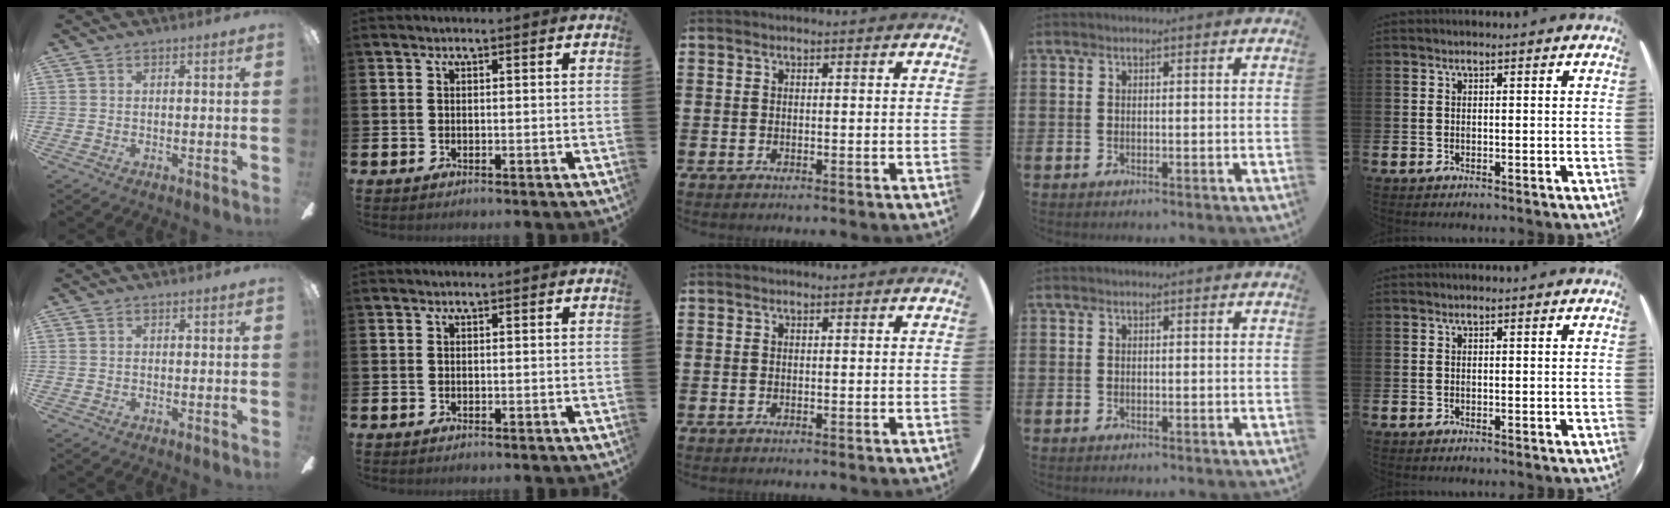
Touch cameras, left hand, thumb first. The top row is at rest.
{"thumb": {"total": 0.5, "force": [0.0, 0.5, 0.2], "torque": [-0.003, 0.005, 0.000]}}